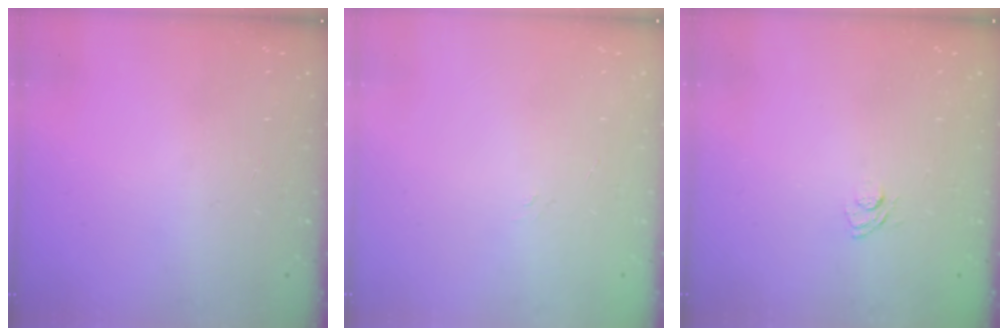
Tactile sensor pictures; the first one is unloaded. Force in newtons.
{"total": 2.2, "press": 2.0, "slide": 1.1}
{"total": 5.4, "press": 5.3, "slide": 1.2}